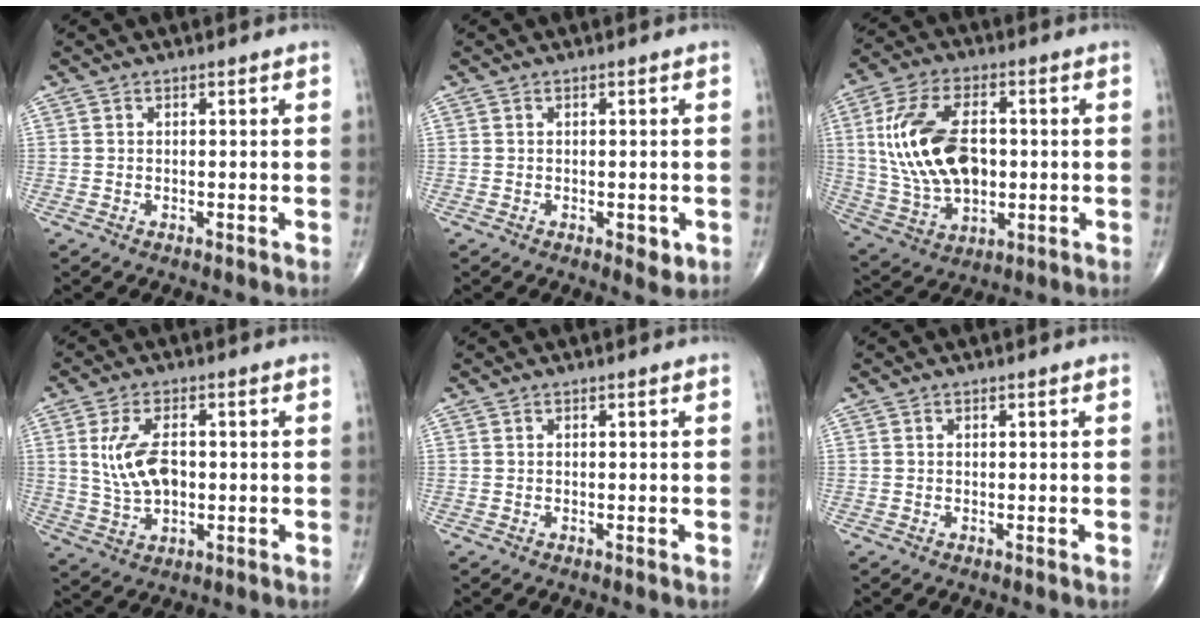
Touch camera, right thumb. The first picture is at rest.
{"total": 2.6, "force": [-0.7, 1.3, 2.1], "torque": [-0.019, -0.003, -0.007]}
{"total": 18.3, "force": [1.3, 10.9, 14.7], "torque": [-0.270, -0.001, 0.032]}
{"total": 8.9, "force": [0.8, 4.8, 7.4], "torque": [-0.141, -0.002, 0.021]}
{"total": 0.0}
{"total": 0.0}